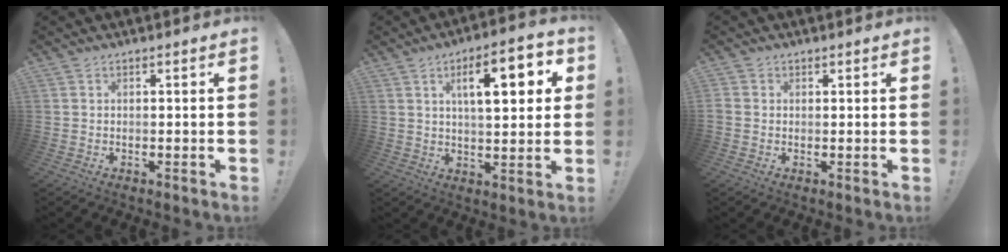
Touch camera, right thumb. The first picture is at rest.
{"total": 13.5, "force": [4.4, 4.6, 11.9], "torque": [-0.172, -0.002, 0.062]}
{"total": 1.7, "force": [0.2, 1.6, 0.5], "torque": [-0.017, 0.005, 0.007]}